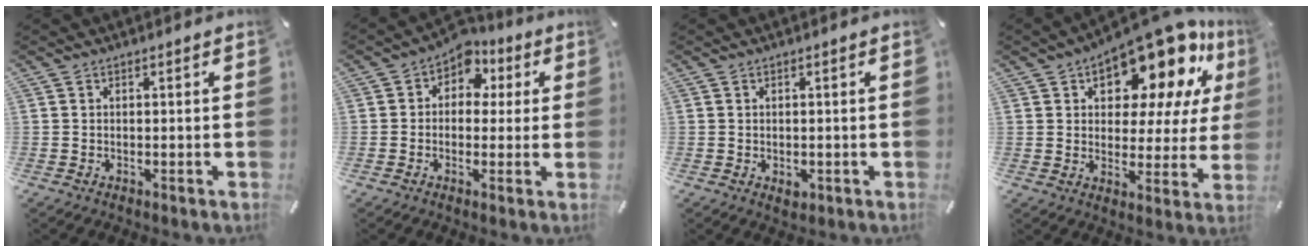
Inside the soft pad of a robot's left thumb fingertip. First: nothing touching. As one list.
[{"total": 5.8, "force": [1.2, 5.2, 2.4], "torque": [-0.040, -0.006, 0.015]}, {"total": 1.7, "force": [-0.5, 1.4, 0.9], "torque": [-0.016, 0.003, -0.009]}, {"total": 18.5, "force": [13.1, 8.5, 10.1], "torque": [-0.156, -0.099, 0.221]}]